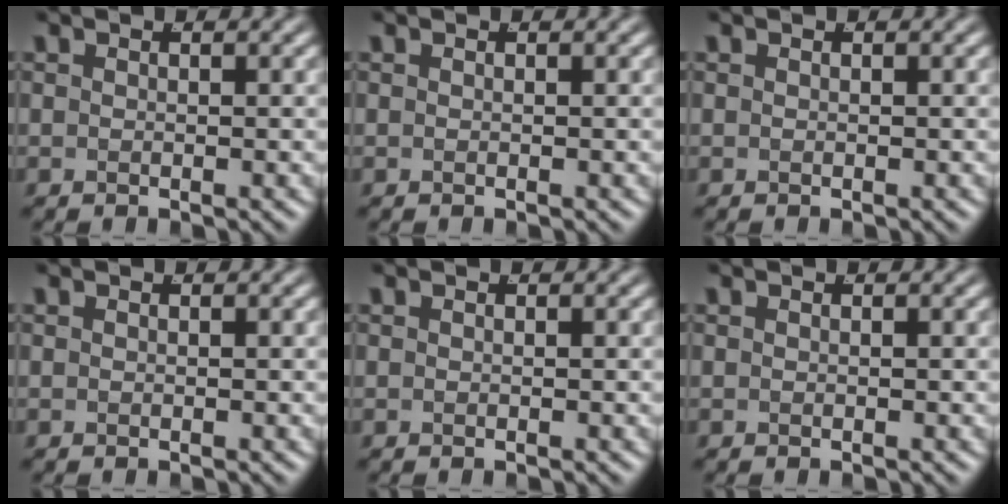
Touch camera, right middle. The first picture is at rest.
{"total": 0.0}
{"total": 0.0}
{"total": 0.0}
{"total": 0.0}
{"total": 0.0}